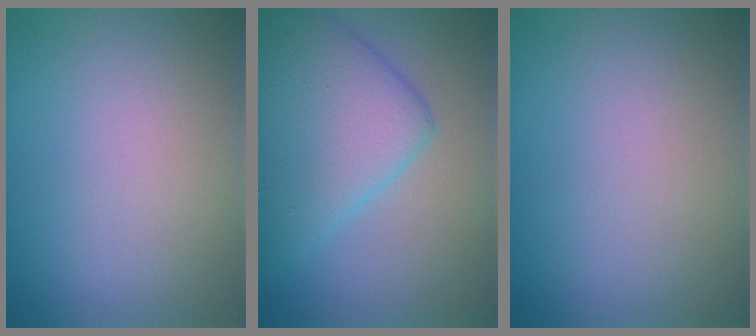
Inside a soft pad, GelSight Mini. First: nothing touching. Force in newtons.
{"total": 7.9, "press": 7.9, "slide": 0.2}
{"total": 0.0}